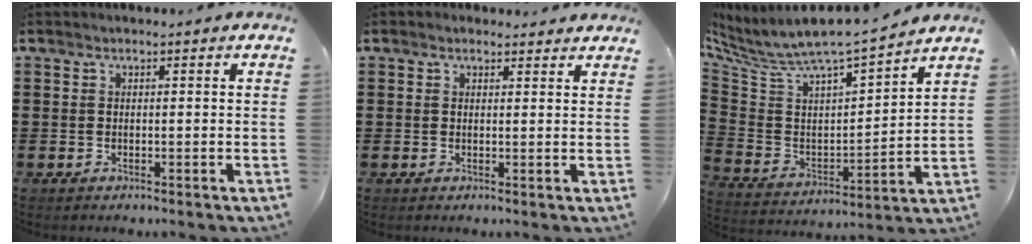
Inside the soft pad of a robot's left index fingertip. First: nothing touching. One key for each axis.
{"total": 1.3, "fx": 1.2, "fy": 0.5, "fz": 0.1, "tx": -0.005, "ty": 0.004, "tz": 0.024}
{"total": 6.4, "fx": 5.6, "fy": 1.2, "fz": 2.9, "tx": -0.087, "ty": -0.055, "tz": 0.086}